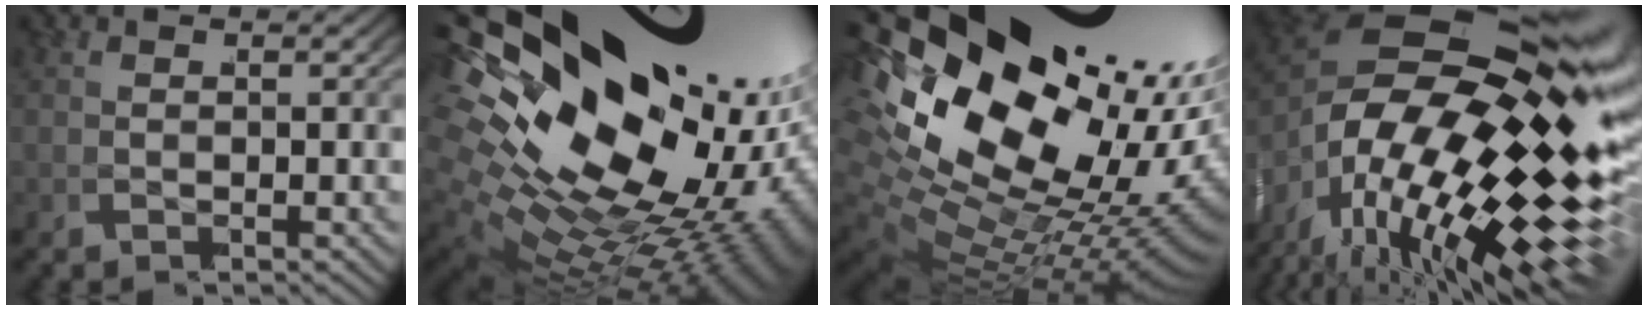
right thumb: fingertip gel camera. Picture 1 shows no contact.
{"total": 22.9, "force": [0.5, 15.2, 17.2], "torque": [-0.301, -0.040, 0.017]}
{"total": 26.5, "force": [0.5, 18.1, 19.3], "torque": [-0.345, -0.054, 0.021]}
{"total": 26.3, "force": [-3.1, 16.7, 20.0], "torque": [-0.364, -0.068, -0.023]}